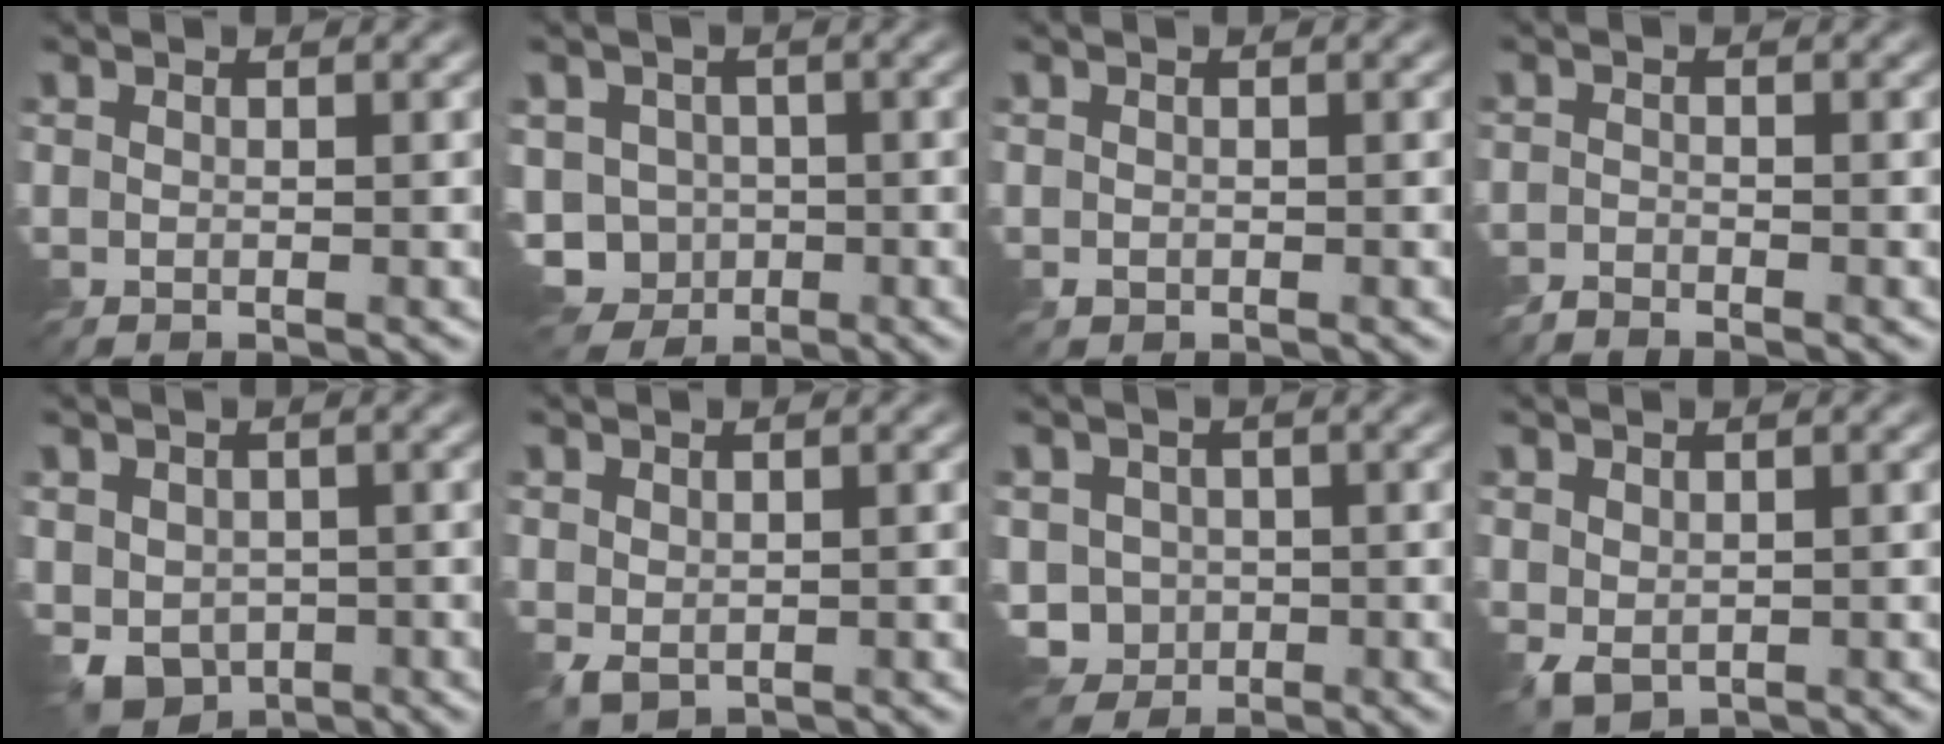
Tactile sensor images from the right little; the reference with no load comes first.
{"total": 6.7, "force": [-2.1, 5.8, 2.6], "torque": [-0.056, -0.006, -0.047]}
{"total": 0.6, "force": [0.0, 0.6, 0.1], "torque": [0.000, -0.001, 0.003]}
{"total": 1.3, "force": [-1.3, 0.3, 0.0], "torque": [0.004, 0.000, -0.031]}
{"total": 4.8, "force": [-1.4, 3.9, 2.5], "torque": [-0.056, -0.014, -0.024]}
{"total": 1.4, "force": [0.4, 1.1, 0.8], "torque": [-0.018, -0.003, 0.011]}
{"total": 3.8, "force": [-0.6, 3.6, 1.3], "torque": [-0.033, -0.003, -0.017]}
{"total": 1.7, "force": [0.4, 1.4, 1.0], "torque": [-0.024, -0.005, 0.010]}